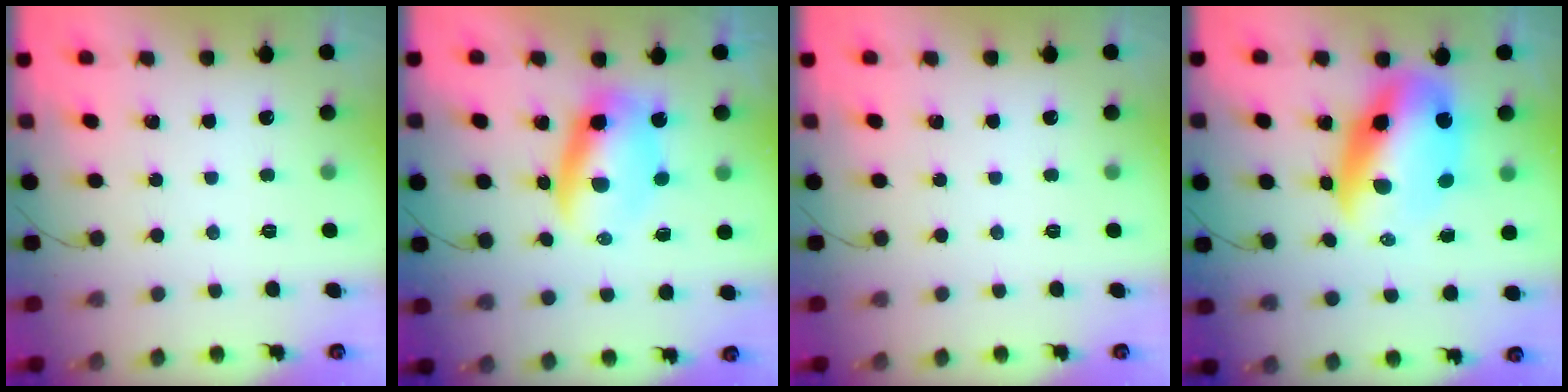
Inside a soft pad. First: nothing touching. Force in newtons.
{"total": 7.1, "press": 6.8, "slide": 2.0}
{"total": 0.0}
{"total": 12.5, "press": 12.1, "slide": 3.1}